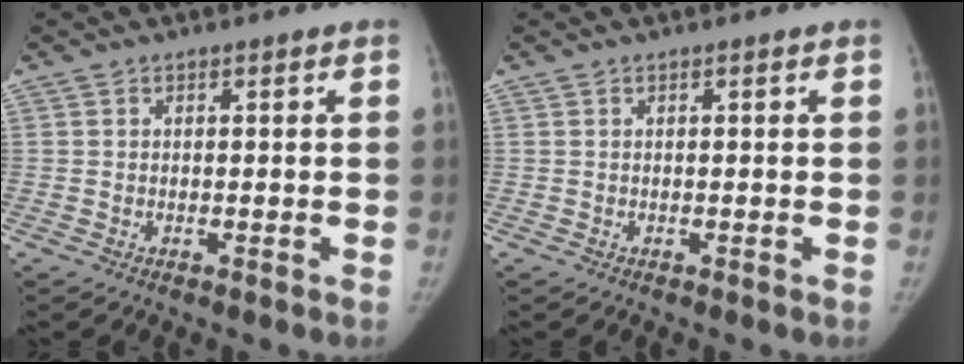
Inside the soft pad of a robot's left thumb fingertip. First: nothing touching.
{"total": 0.0}